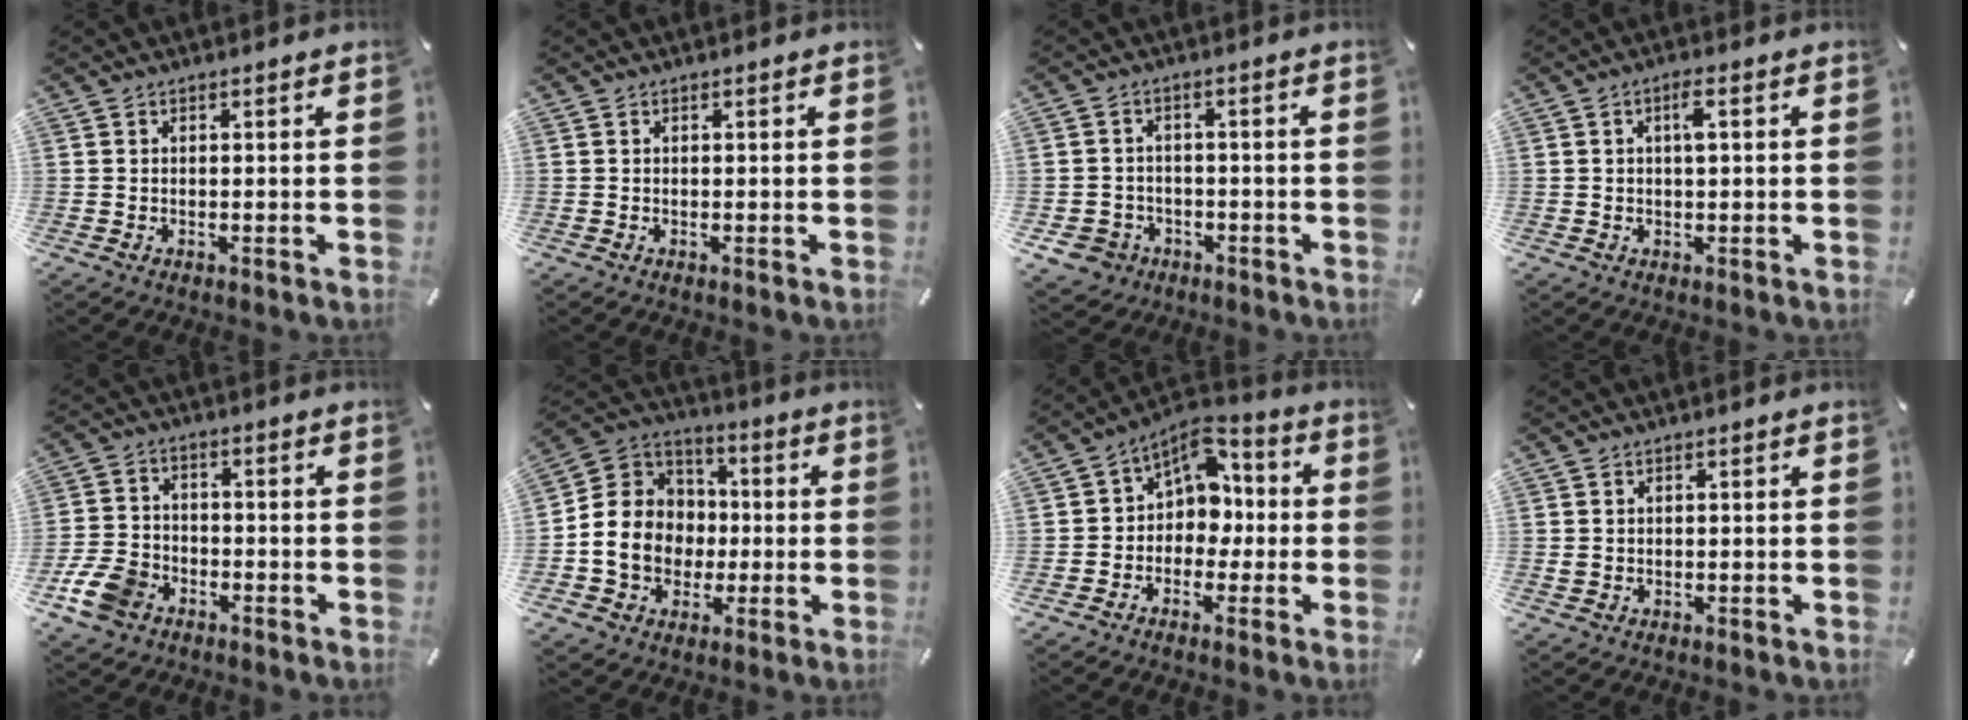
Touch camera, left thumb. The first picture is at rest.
{"total": 0.0}
{"total": 6.3, "force": [-2.8, 5.4, 1.7], "torque": [-0.056, 0.018, -0.053]}
{"total": 3.4, "force": [0.8, 1.1, 3.1], "torque": [-0.054, 0.003, 0.009]}
{"total": 9.1, "force": [-4.7, 6.6, 4.3], "torque": [-0.099, 0.026, -0.087]}
{"total": 13.7, "force": [-2.8, 12.5, 4.8], "torque": [-0.107, 0.021, -0.046]}
{"total": 8.6, "force": [1.7, 7.4, 4.1], "torque": [-0.067, -0.011, 0.033]}
{"total": 0.9, "force": [0.3, 0.8, 0.3], "torque": [-0.006, 0.004, 0.005]}